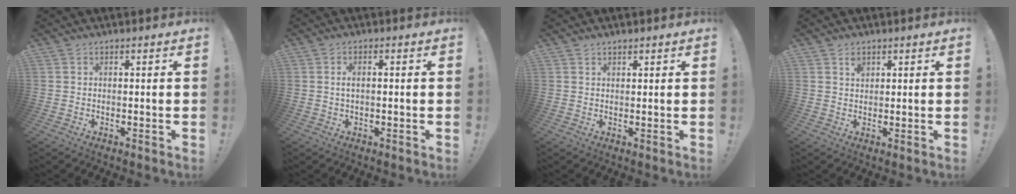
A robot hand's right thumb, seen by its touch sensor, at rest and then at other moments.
{"total": 2.1, "force": [0.1, 0.7, 1.9], "torque": [-0.030, 0.003, -0.001]}
{"total": 0.8, "force": [0.8, 0.3, 0.1], "torque": [0.000, -0.003, 0.015]}
{"total": 2.1, "force": [1.3, 1.4, 0.8], "torque": [0.002, -0.009, 0.021]}